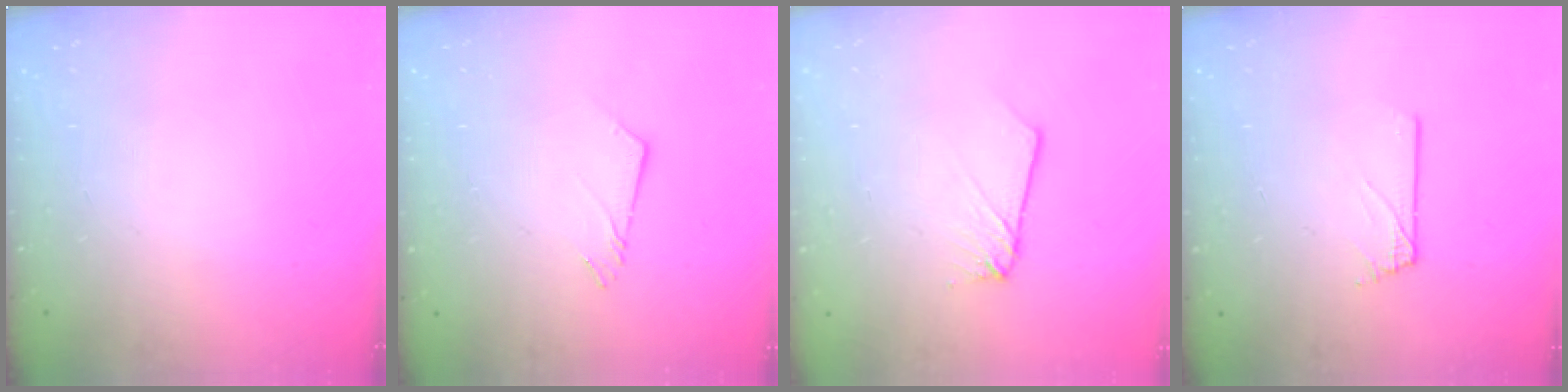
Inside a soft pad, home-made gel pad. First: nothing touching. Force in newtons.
{"total": 2.9, "press": 2.9, "slide": 0.2}
{"total": 2.7, "press": 2.7, "slide": 0.2}
{"total": 0.5, "press": 0.5, "slide": 0.1}